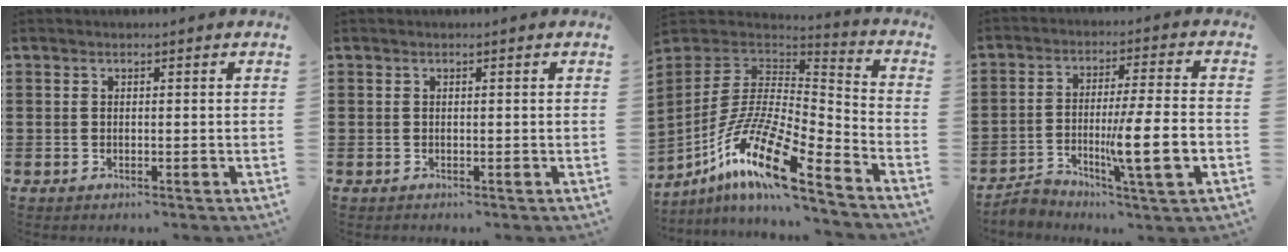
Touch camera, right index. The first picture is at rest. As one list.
[{"total": 0.0}, {"total": 16.7, "force": [-10.5, 3.8, 12.4], "torque": [-0.251, 0.013, -0.198]}, {"total": 9.0, "force": [-3.6, 0.8, 8.2], "torque": [-0.142, 0.000, -0.064]}]